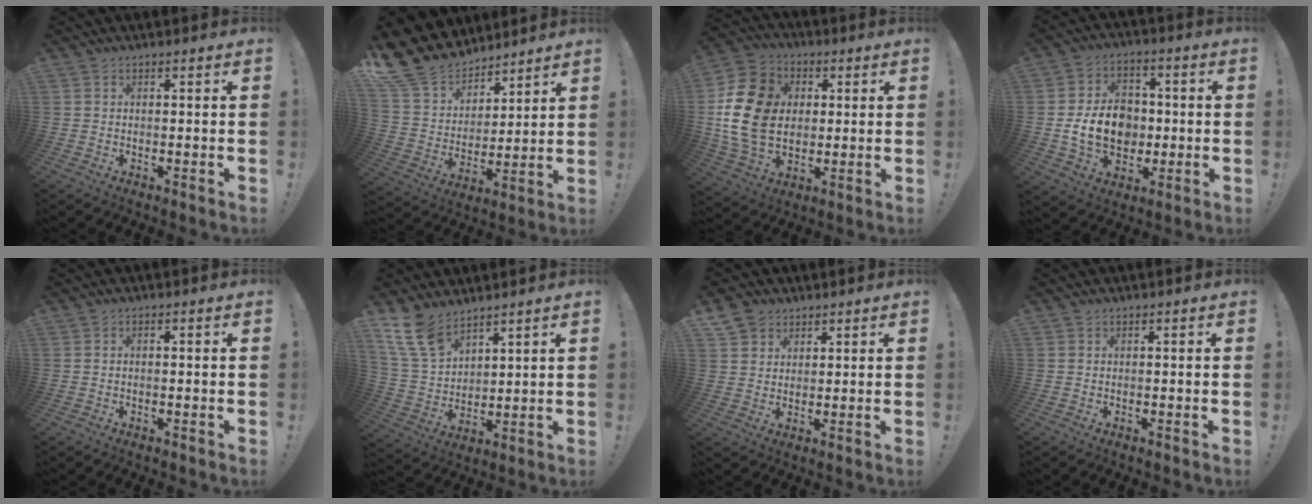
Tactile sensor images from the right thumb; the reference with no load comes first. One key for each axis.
{"total": 15.8, "fx": 12.0, "fy": 9.5, "fz": 4.0, "tx": -0.093, "ty": -0.087, "tz": 0.242}
{"total": 20.0, "fx": 1.8, "fy": 15.5, "fz": 12.5, "tx": -0.221, "ty": 0.010, "tz": 0.040}
{"total": 14.5, "fx": -1.3, "fy": 11.2, "fz": 9.1, "tx": -0.174, "ty": 0.013, "tz": -0.020}
{"total": 0.6, "fx": -0.4, "fy": 0.2, "fz": 0.4, "tx": -0.013, "ty": 0.003, "tz": -0.007}
{"total": 12.5, "fx": 9.1, "fy": 6.6, "fz": 5.5, "tx": -0.115, "ty": -0.049, "tz": 0.179}
{"total": 5.4, "fx": 3.6, "fy": 4.0, "fz": 0.7, "tx": -0.016, "ty": -0.019, "tz": 0.071}
{"total": 0.0}